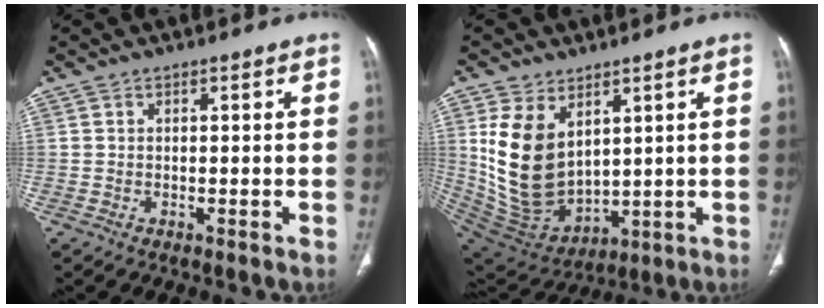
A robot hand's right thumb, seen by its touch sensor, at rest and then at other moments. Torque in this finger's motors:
{"motor_torque": [0.89, 3.28, 1.63, 0.16, 0.29]}